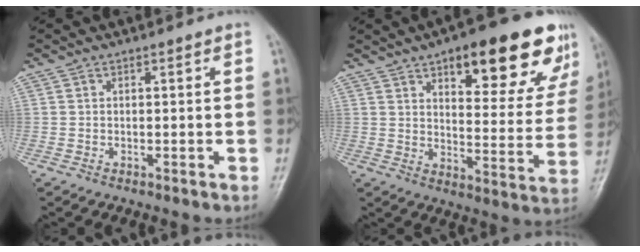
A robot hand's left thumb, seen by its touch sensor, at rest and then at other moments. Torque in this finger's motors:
{"motor_torque": [0.68, 0.65, 1.59, -1.17, 0.15]}